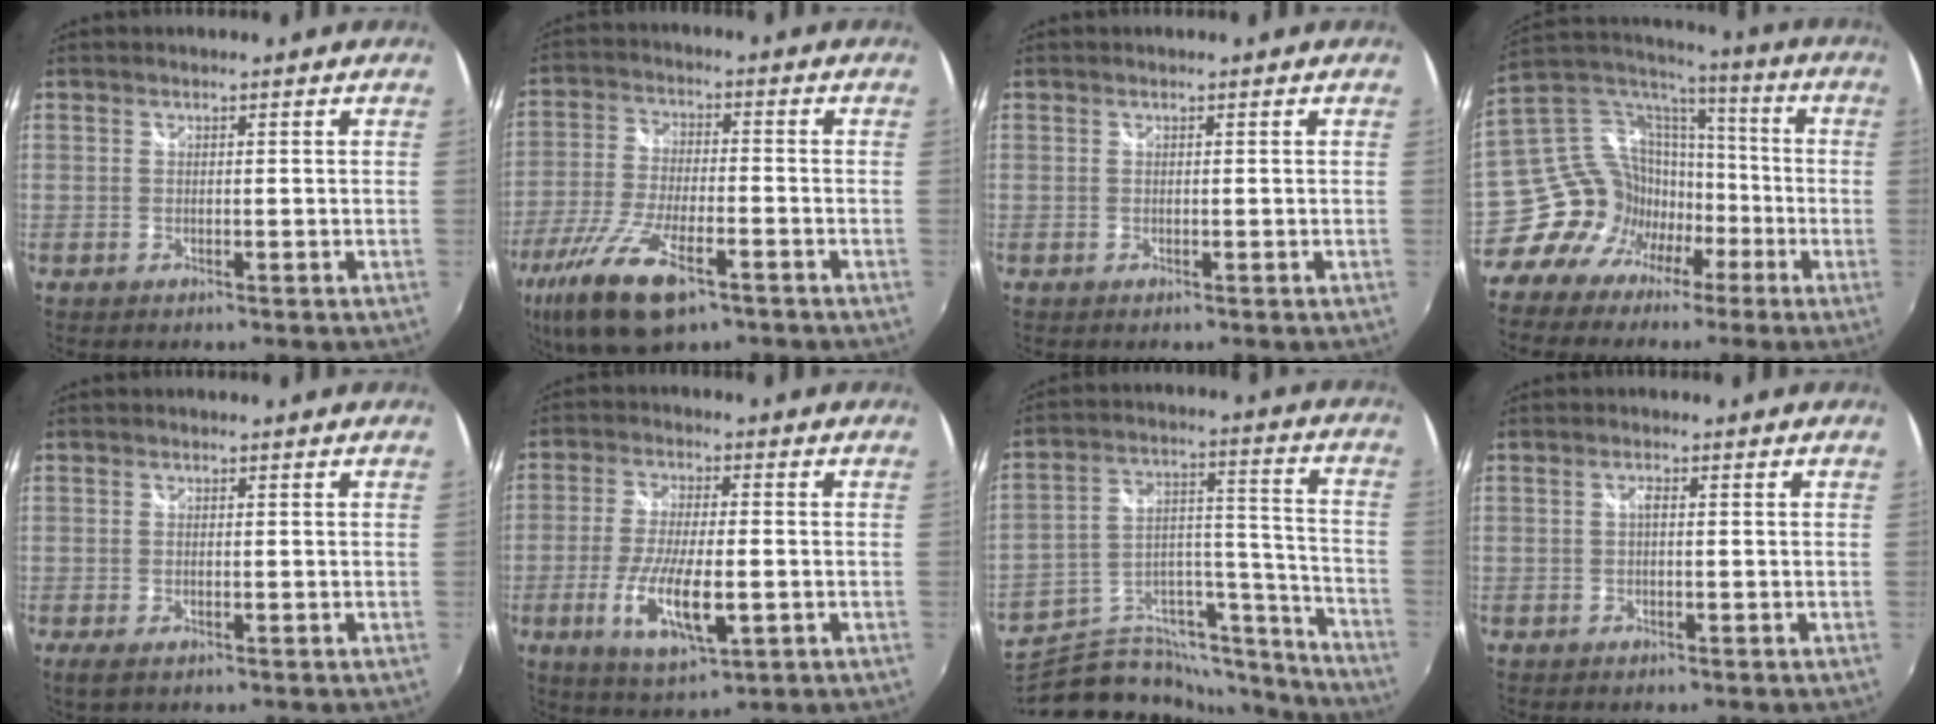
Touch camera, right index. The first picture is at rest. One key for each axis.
{"total": 16.1, "fx": -9.4, "fy": 5.9, "fz": 11.6, "tx": -0.251, "ty": -0.043, "tz": -0.177}
{"total": 0.0}
{"total": 15.0, "fx": -7.5, "fy": 12.4, "fz": 4.0, "tx": -0.091, "ty": 0.055, "tz": -0.129}
{"total": 2.0, "fx": -0.6, "fy": 1.0, "fz": 1.6, "tx": -0.033, "ty": -0.008, "tz": -0.008}
{"total": 11.6, "fx": -3.4, "fy": 3.5, "fz": 10.5, "tx": -0.209, "ty": -0.021, "tz": -0.057}
{"total": 25.7, "fx": -21.2, "fy": 10.7, "fz": 9.8, "tx": -0.164, "ty": 0.054, "tz": -0.308}
{"total": 1.0, "fx": 0.0, "fy": 0.4, "fz": 1.0, "tx": -0.017, "ty": 0.005, "tz": -0.003}